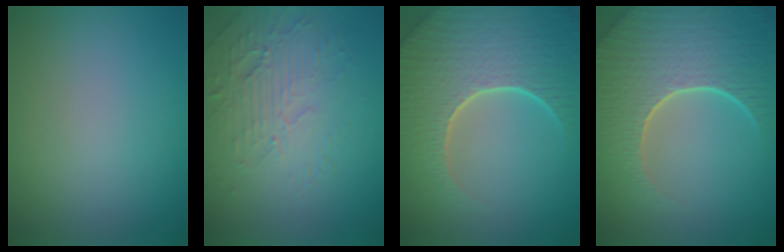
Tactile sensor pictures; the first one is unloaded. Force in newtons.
{"total": 3.8, "press": 3.4, "slide": 1.8}
{"total": 9.1, "press": 6.5, "slide": 6.3}
{"total": 9.1, "press": 6.5, "slide": 6.3}